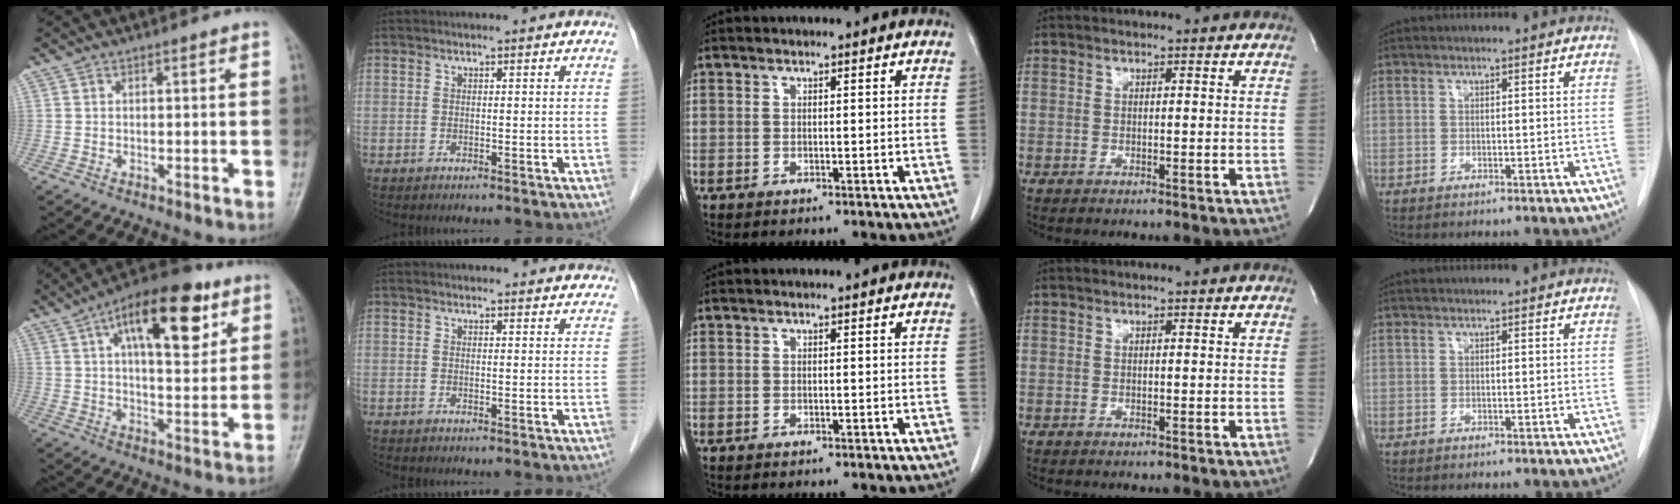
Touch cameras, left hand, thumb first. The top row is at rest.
{"thumb": {"total": 18.0, "force": [8.3, 7.6, 14.1], "torque": [-0.186, -0.016, 0.125]}, "index": {"total": 4.7, "force": [4.6, 1.2, 0.5], "torque": [0.002, 0.005, 0.037]}}